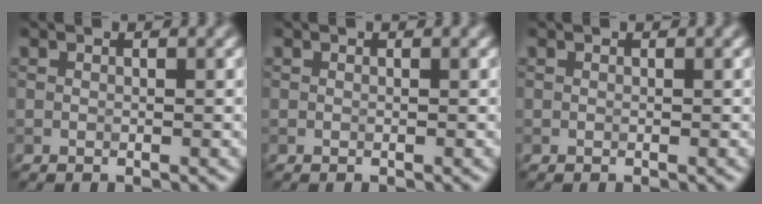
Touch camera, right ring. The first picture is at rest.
{"total": 0.0}
{"total": 0.0}